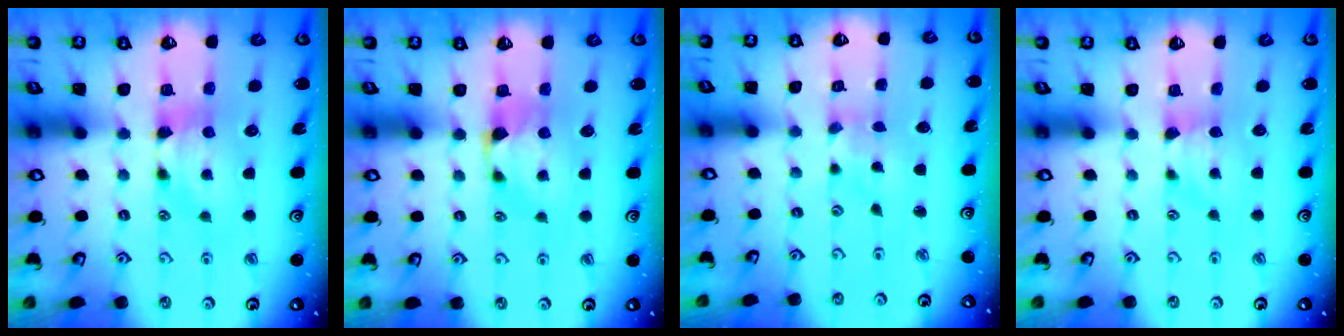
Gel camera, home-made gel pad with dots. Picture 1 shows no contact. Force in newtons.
{"total": 0.9, "press": 0.4, "slide": 0.7}
{"total": 4.0, "press": 4.0, "slide": 0.8}
{"total": 1.6, "press": 1.4, "slide": 0.7}